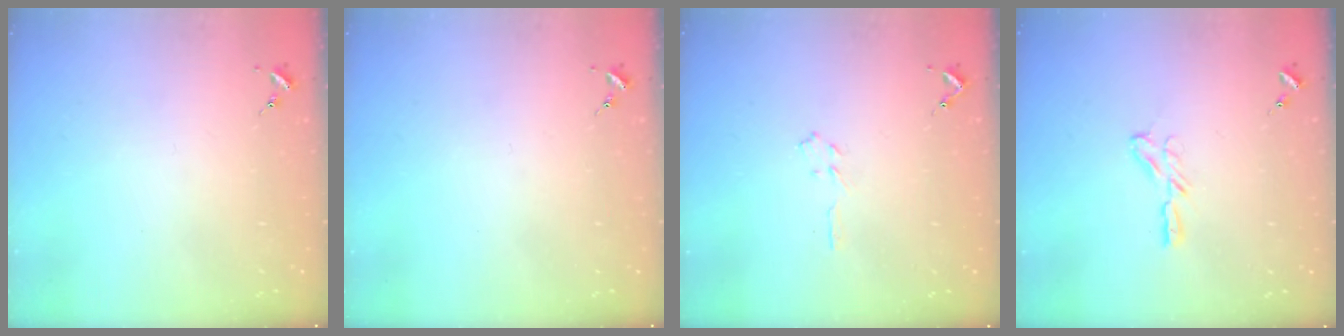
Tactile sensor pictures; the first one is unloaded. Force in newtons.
{"total": 0.0}
{"total": 3.4, "press": 3.4, "slide": 0.4}
{"total": 6.4, "press": 6.4, "slide": 0.5}